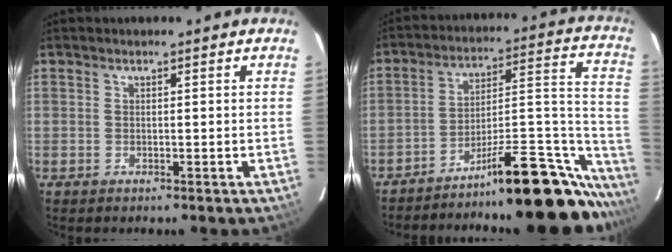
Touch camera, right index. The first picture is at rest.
{"total": 24.5, "force": [-21.2, 3.9, 11.6], "torque": [-0.110, 0.037, -0.312]}